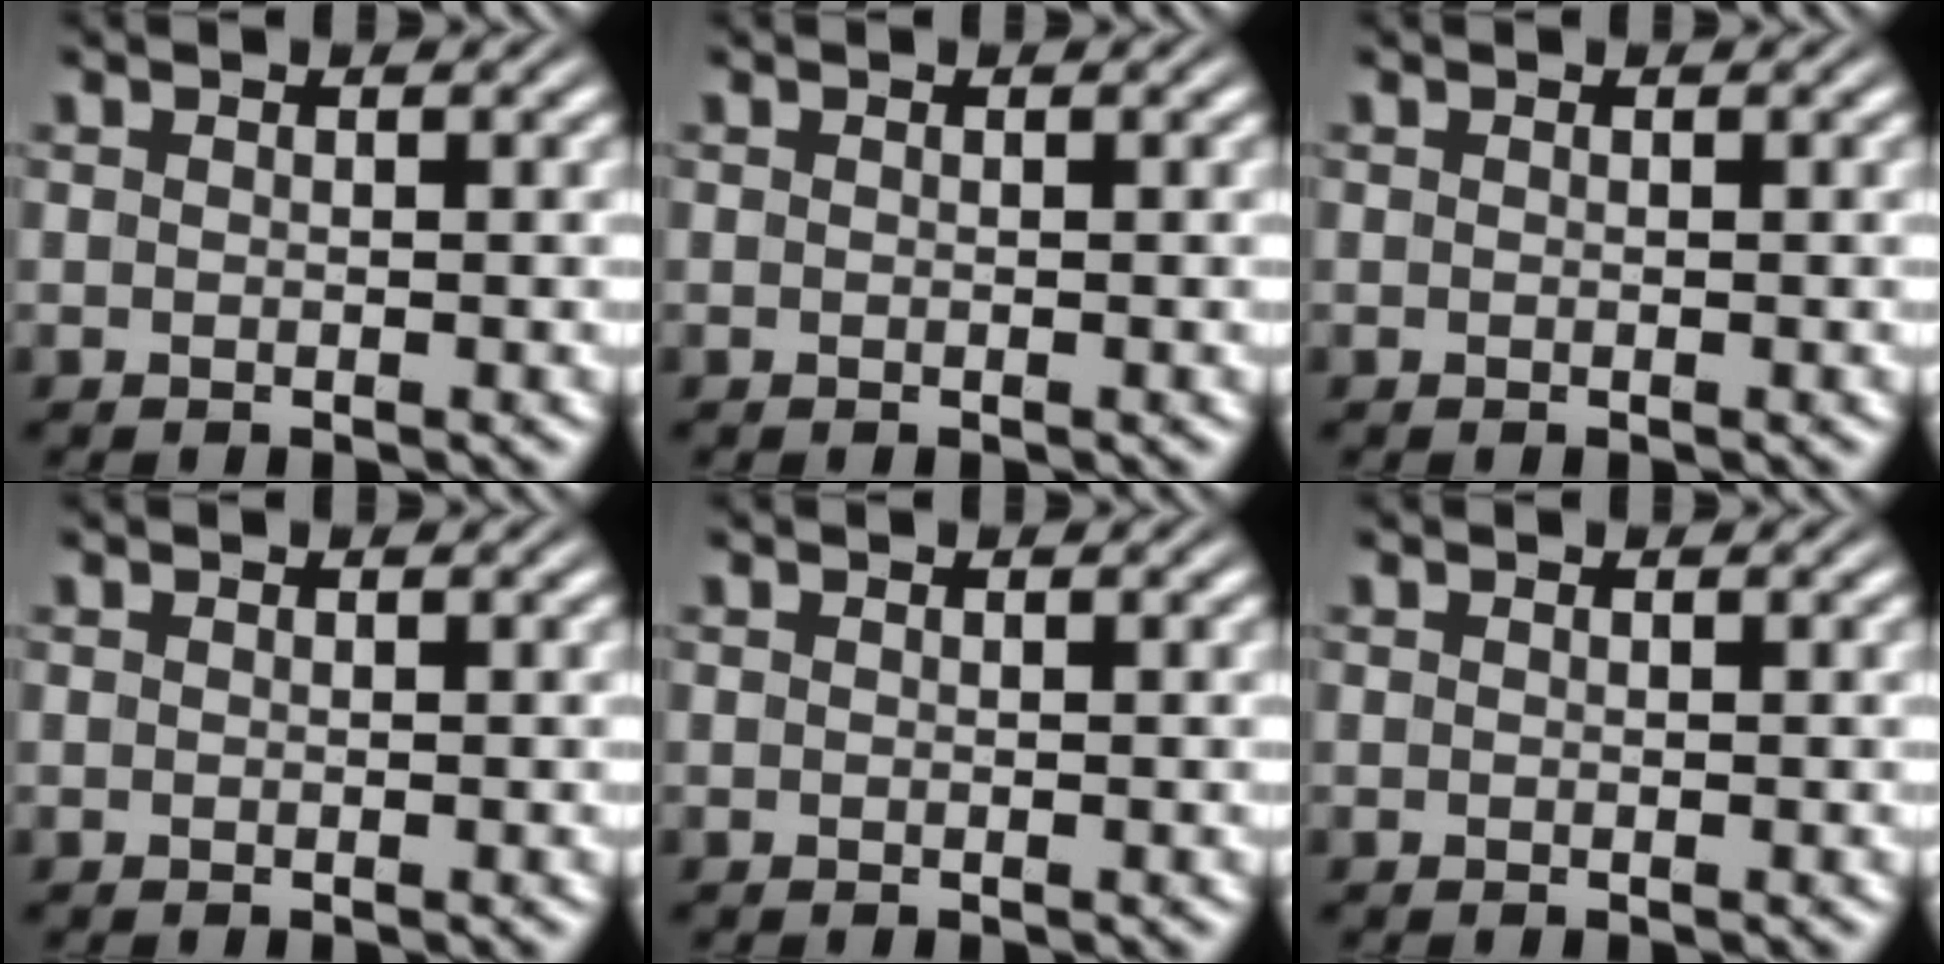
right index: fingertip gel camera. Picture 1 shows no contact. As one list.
[{"total": 0.0}, {"total": 0.0}, {"total": 0.0}, {"total": 0.0}, {"total": 0.0}]